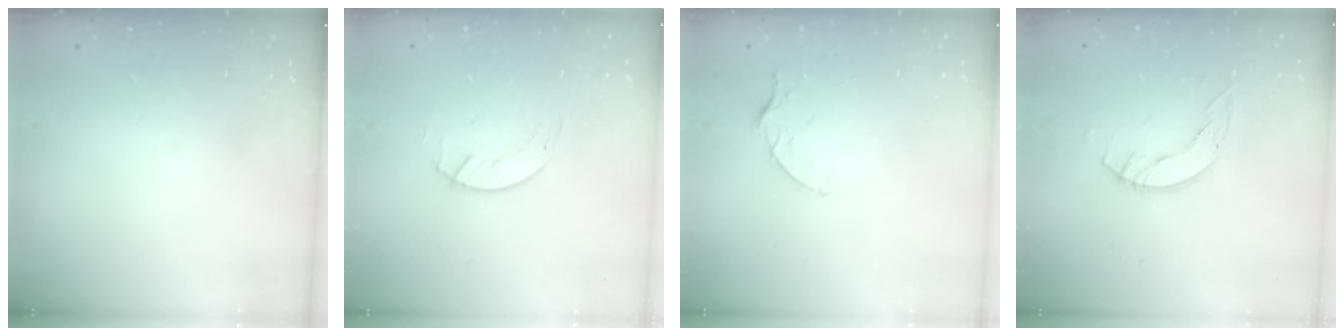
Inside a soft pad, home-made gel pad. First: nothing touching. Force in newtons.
{"total": 1.2, "press": 1.1, "slide": 0.2}
{"total": 3.4, "press": 3.4, "slide": 0.4}
{"total": 5.0, "press": 5.0, "slide": 0.2}